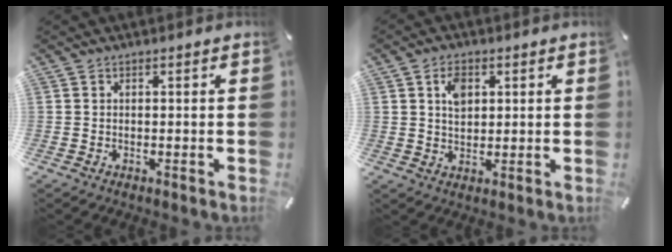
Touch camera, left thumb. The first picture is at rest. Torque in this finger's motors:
{"motor_torque": [0.19, -0.05, 0.04, 0.04, 0.02]}